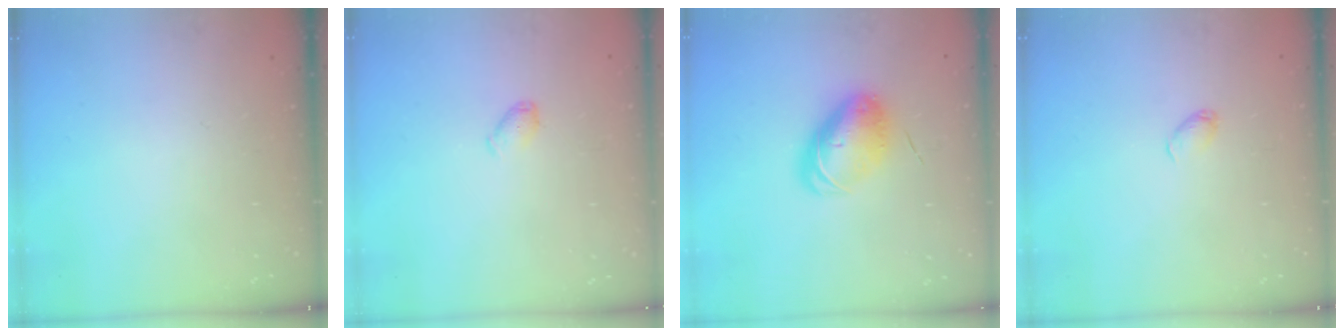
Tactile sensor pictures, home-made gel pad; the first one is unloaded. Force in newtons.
{"total": 4.6, "press": 4.5, "slide": 0.8}
{"total": 10.7, "press": 10.4, "slide": 2.5}
{"total": 3.1, "press": 3.1, "slide": 0.5}